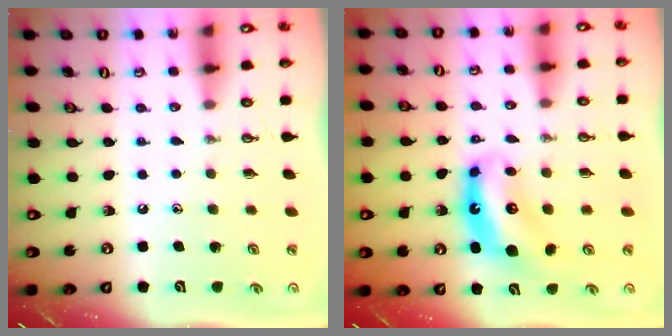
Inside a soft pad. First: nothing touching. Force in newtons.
{"total": 8.2, "press": 8.2, "slide": 0.7}